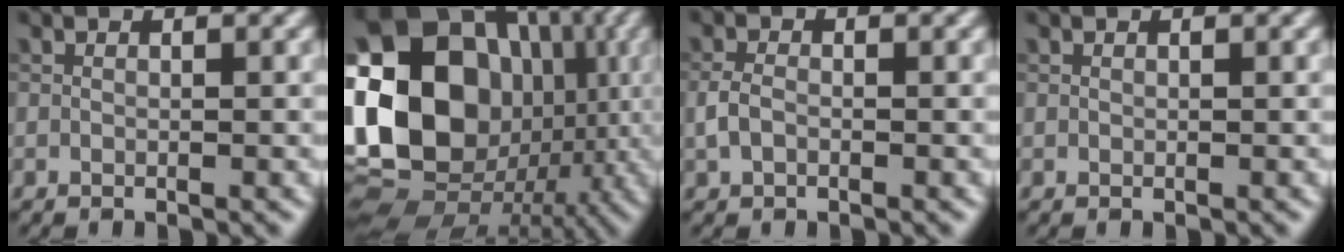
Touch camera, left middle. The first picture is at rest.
{"total": 19.9, "force": [0.7, 16.4, 11.3], "torque": [-0.213, -0.002, 0.024]}
{"total": 1.6, "force": [-0.4, 1.1, 1.1], "torque": [-0.025, 0.003, -0.011]}
{"total": 0.0}